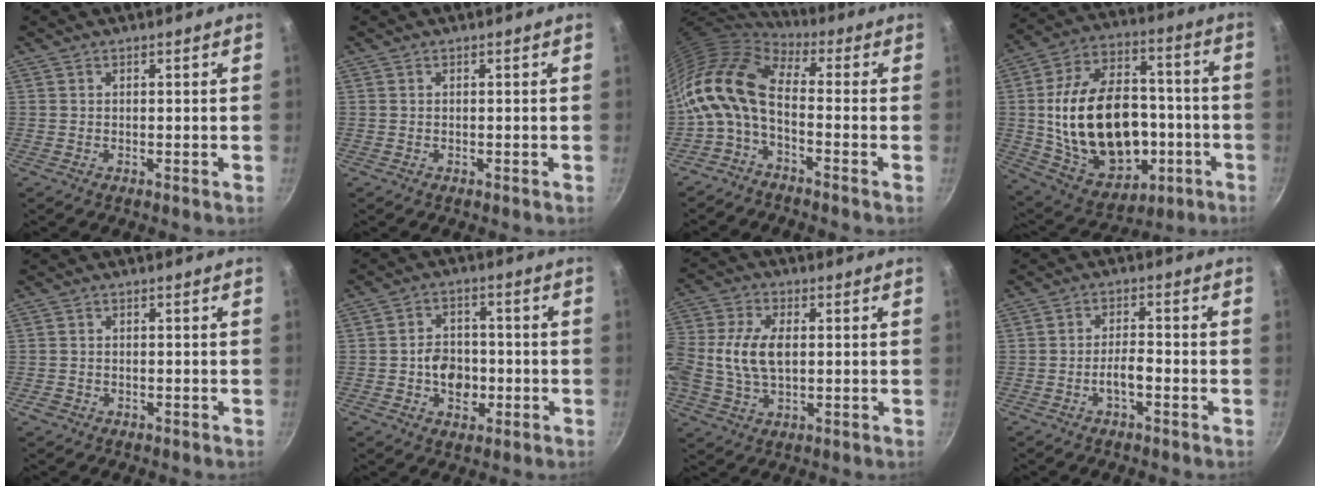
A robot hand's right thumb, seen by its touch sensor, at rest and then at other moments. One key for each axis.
{"total": 0.0}
{"total": 11.4, "fx": -1.7, "fy": 5.9, "fz": 9.7, "tx": -0.193, "ty": 0.025, "tz": -0.048}
{"total": 28.4, "fx": -3.5, "fy": 19.0, "fz": 20.8, "tx": -0.327, "ty": 0.053, "tz": -0.026}
{"total": 1.6, "fx": -0.8, "fy": 1.3, "fz": 0.6, "tx": -0.011, "ty": 0.005, "tz": -0.009}
{"total": 7.9, "fx": -1.8, "fy": 5.9, "fz": 4.9, "tx": -0.051, "ty": 0.018, "tz": -0.031}
{"total": 11.7, "fx": 0.4, "fy": 7.1, "fz": 9.3, "tx": -0.188, "ty": 0.022, "tz": 0.000}
{"total": 3.7, "fx": -1.8, "fy": 1.3, "fz": 3.0, "tx": -0.049, "ty": 0.025, "tz": -0.034}